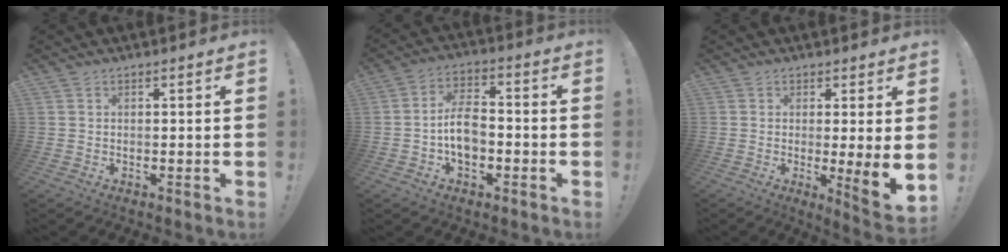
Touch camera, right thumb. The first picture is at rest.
{"total": 9.1, "force": [-2.3, 6.1, 6.3], "torque": [-0.118, 0.017, -0.039]}
{"total": 7.2, "force": [-0.3, 0.0, 7.2], "torque": [-0.091, -0.023, -0.003]}